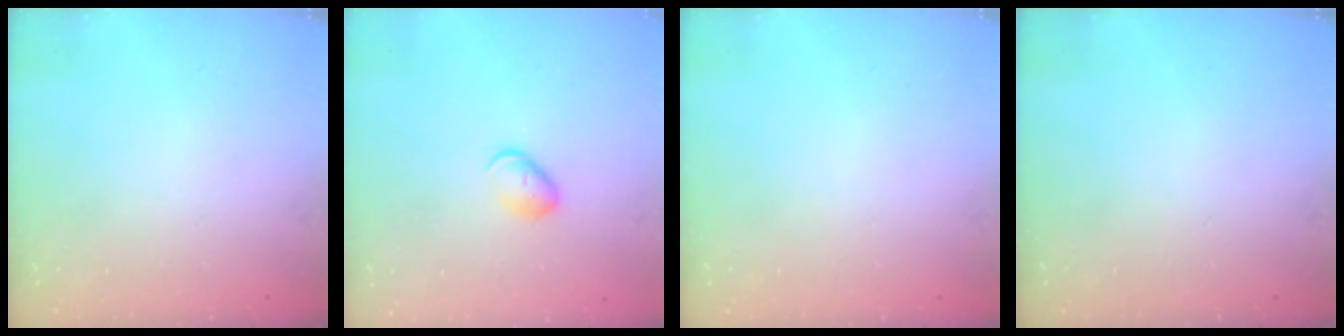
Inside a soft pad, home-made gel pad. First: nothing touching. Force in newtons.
{"total": 5.7, "press": 5.6, "slide": 0.6}
{"total": 0.0}
{"total": 0.0}